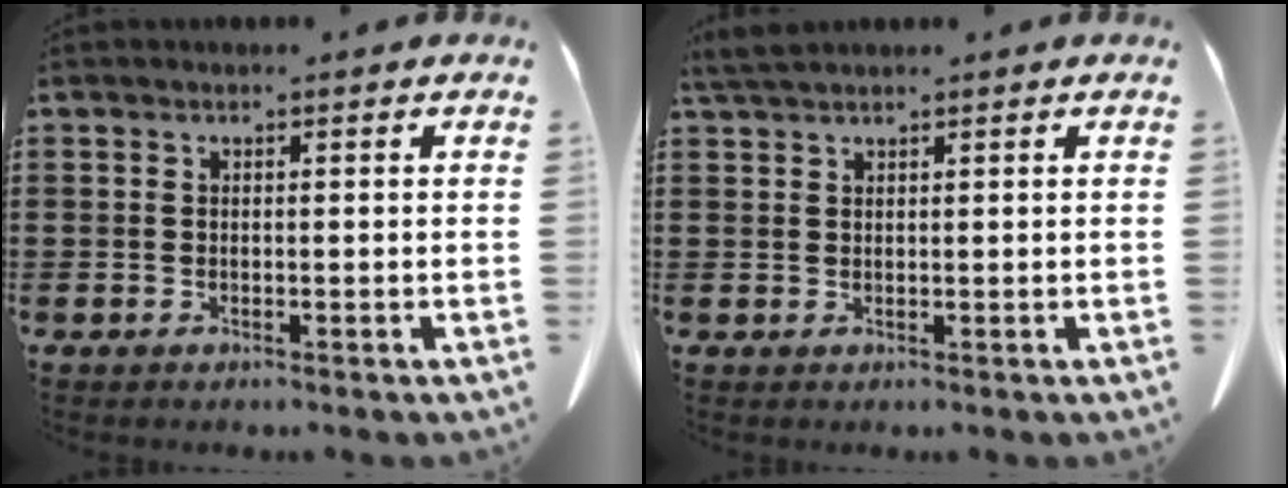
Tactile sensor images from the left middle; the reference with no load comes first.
{"total": 2.0, "force": [1.7, 0.2, 1.0], "torque": [-0.026, -0.002, 0.033]}